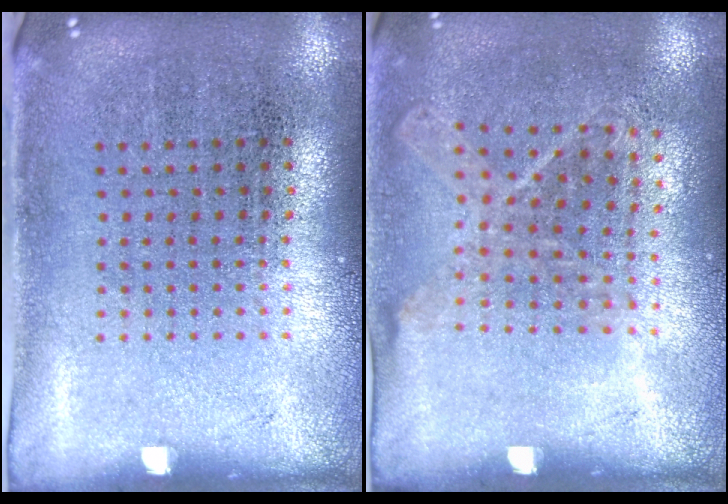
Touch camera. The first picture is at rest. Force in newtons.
{"total": 1.1, "press": 0.9, "slide": 0.6}